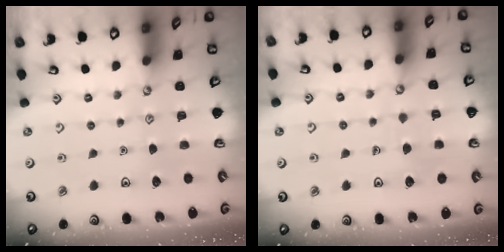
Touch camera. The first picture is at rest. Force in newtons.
{"total": 5.0, "press": 5.0, "slide": 0.5}